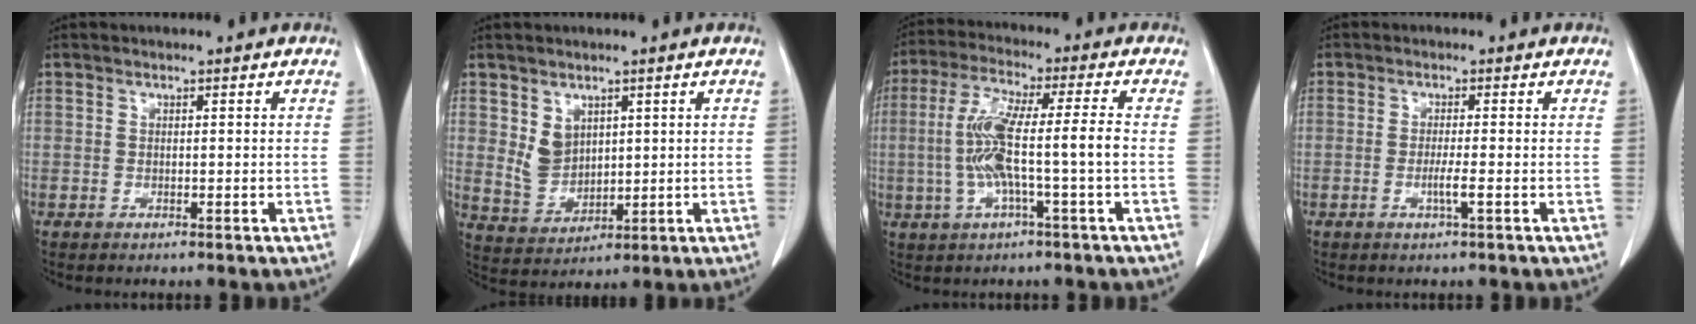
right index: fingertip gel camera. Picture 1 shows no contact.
{"total": 5.3, "force": [2.1, 3.8, 2.9], "torque": [-0.064, 0.005, 0.059]}
{"total": 10.1, "force": [-1.3, 0.4, 10.0], "torque": [-0.200, 0.019, -0.026]}
{"total": 2.1, "force": [-0.6, -0.3, 2.0], "torque": [-0.037, -0.001, -0.011]}